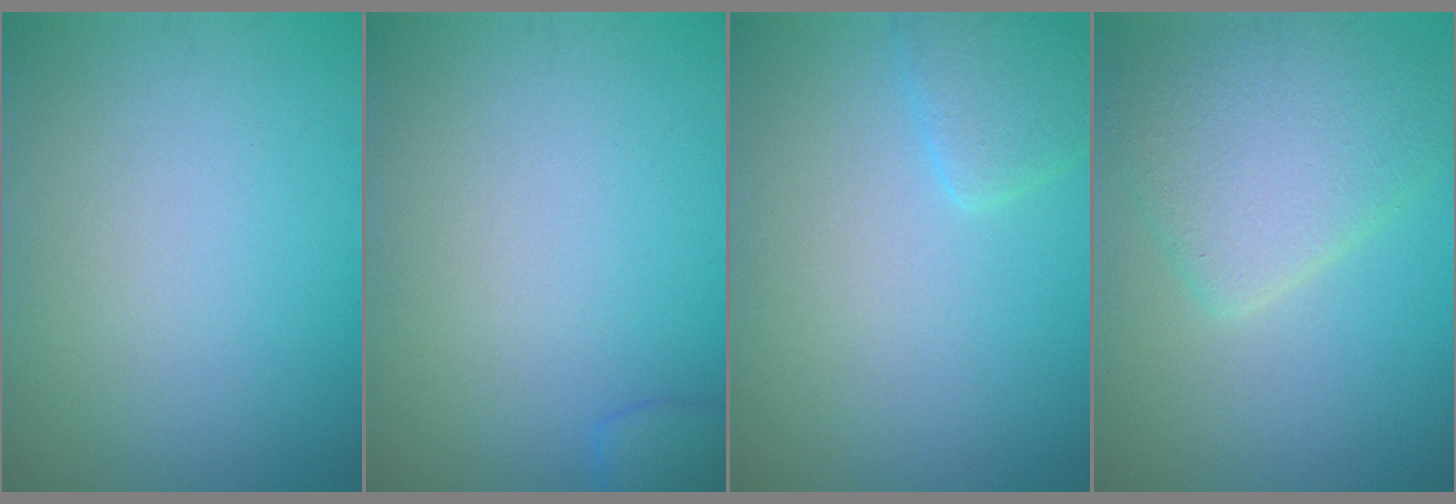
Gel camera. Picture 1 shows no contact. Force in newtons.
{"total": 1.9, "press": 1.9, "slide": 0.2}
{"total": 2.0, "press": 2.0, "slide": 0.1}
{"total": 5.6, "press": 5.6, "slide": 0.3}